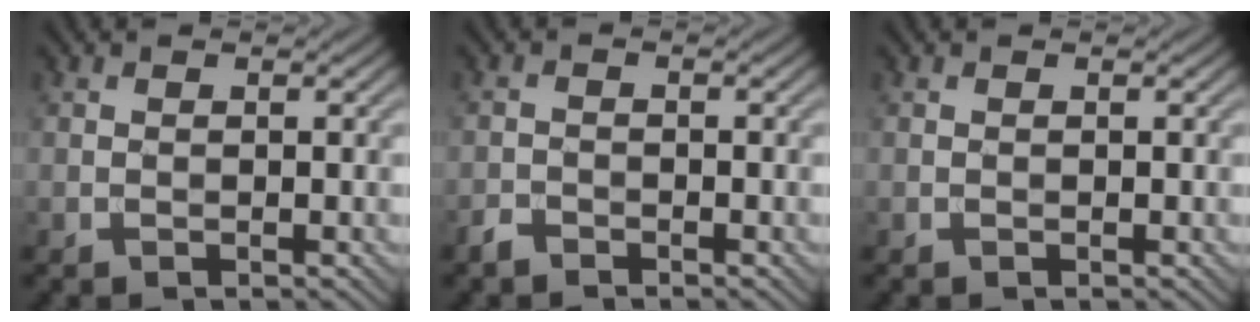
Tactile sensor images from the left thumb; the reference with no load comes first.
{"total": 1.5, "force": [-1.3, 0.6, 0.4], "torque": [-0.008, 0.000, -0.031]}
{"total": 0.0}